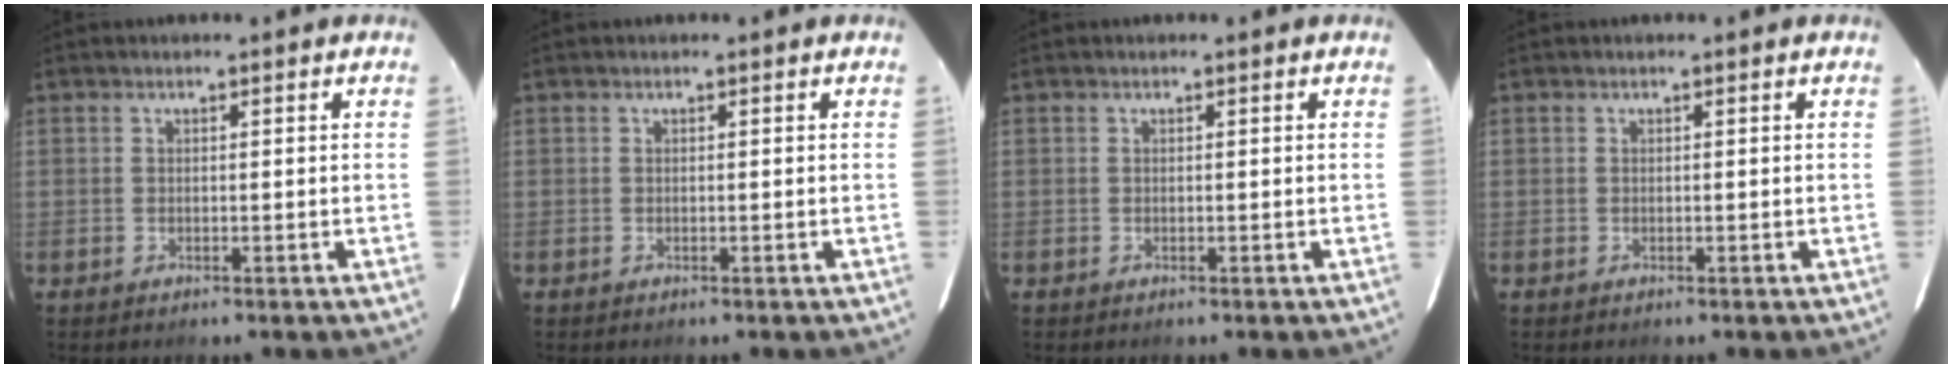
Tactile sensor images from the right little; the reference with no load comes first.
{"total": 0.0}
{"total": 0.0}
{"total": 0.0}